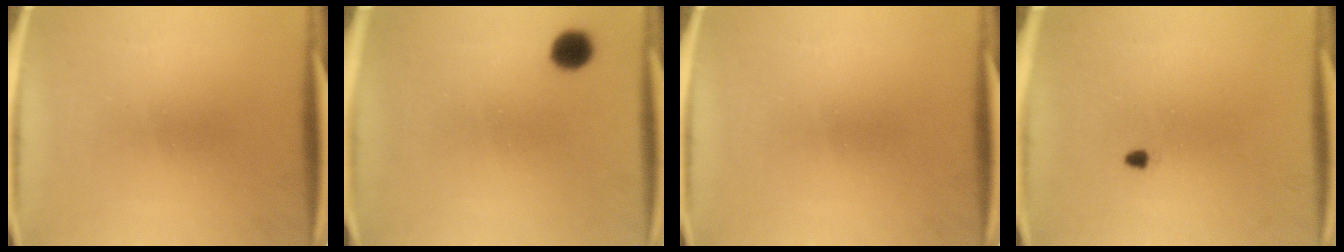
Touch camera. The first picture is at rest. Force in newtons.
{"total": 4.1}
{"total": 0.0}
{"total": 0.8}